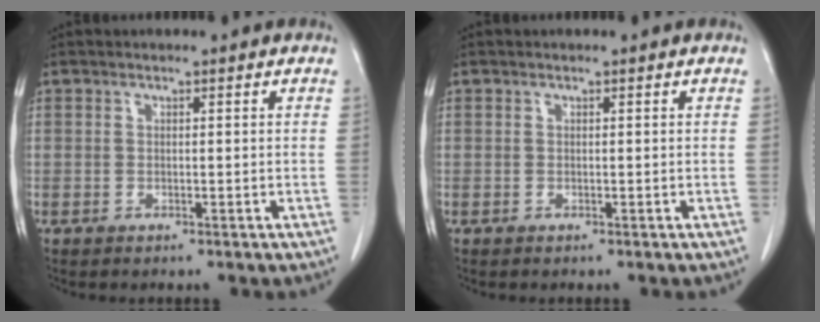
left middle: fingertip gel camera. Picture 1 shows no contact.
{"total": 0.0}